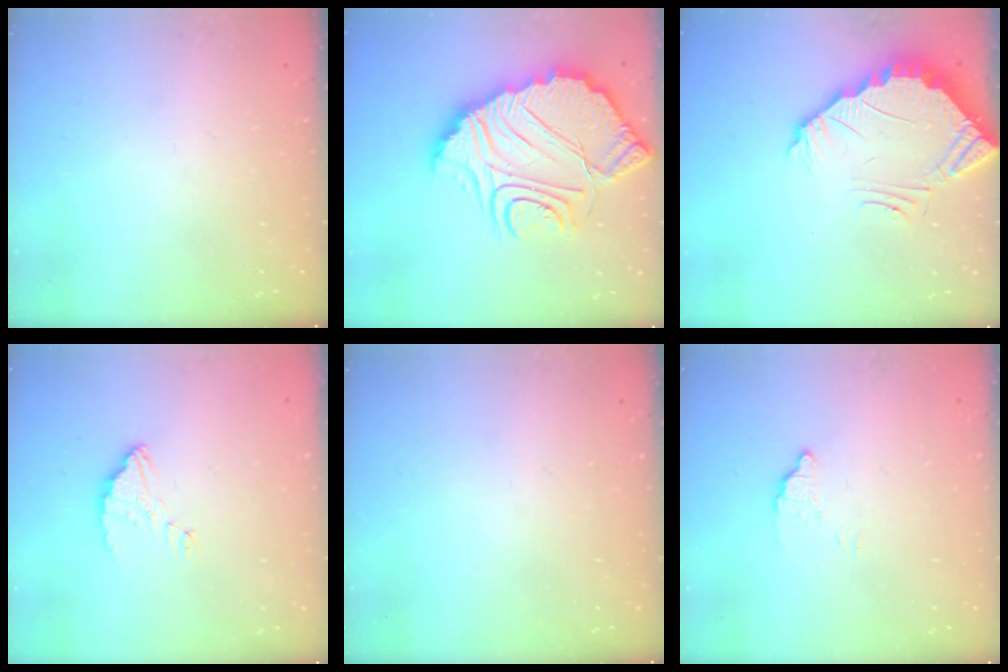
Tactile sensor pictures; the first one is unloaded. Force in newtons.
{"total": 22.6, "press": 22.5, "slide": 1.9}
{"total": 3.7, "press": 3.7, "slide": 0.2}
{"total": 2.9, "press": 2.9, "slide": 0.2}
{"total": 0.0}
{"total": 2.4, "press": 2.4, "slide": 0.0}